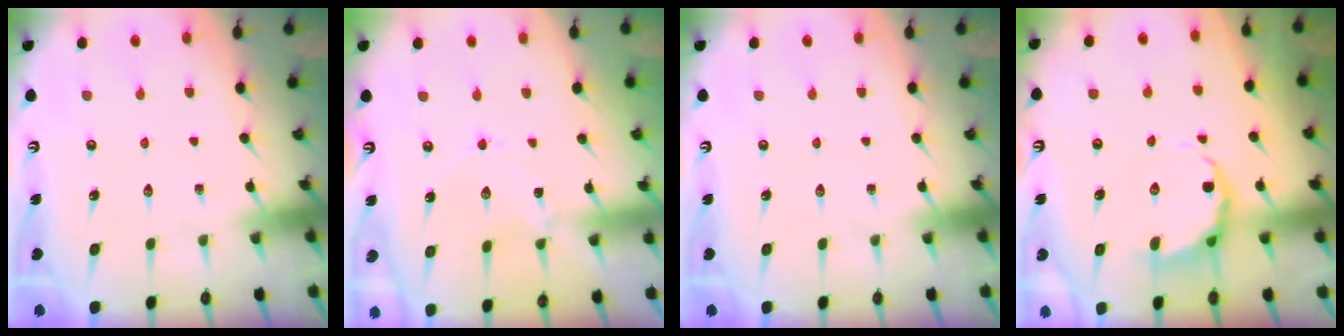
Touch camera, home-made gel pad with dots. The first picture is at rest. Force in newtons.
{"total": 0.9, "press": 0.9, "slide": 0.2}
{"total": 0.0}
{"total": 6.8, "press": 6.3, "slide": 2.6}